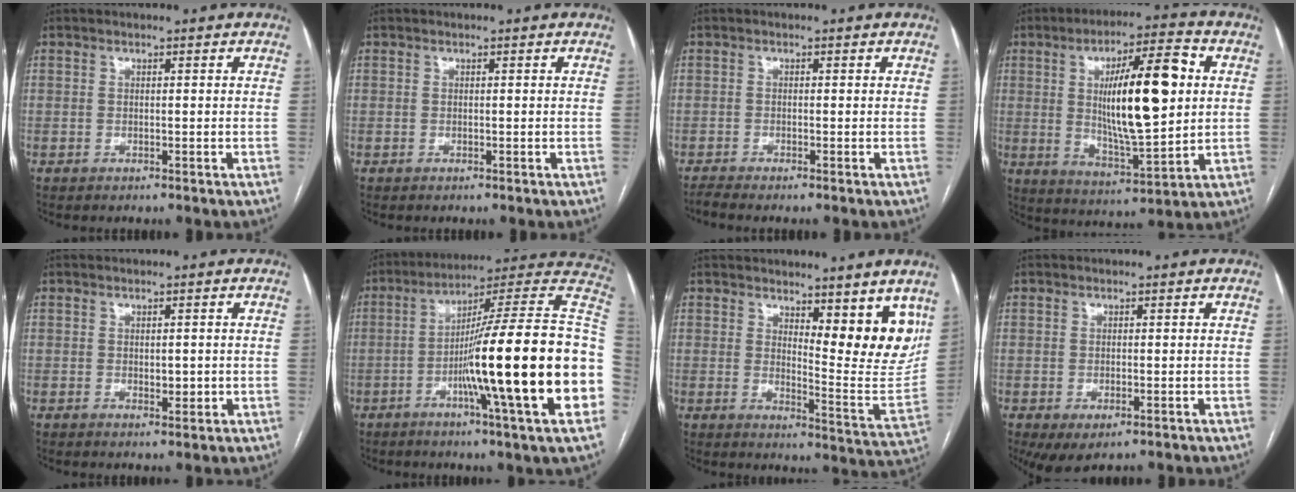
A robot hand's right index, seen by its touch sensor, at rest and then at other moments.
{"total": 0.0}
{"total": 1.5, "force": [-1.3, -0.5, 0.6], "torque": [-0.016, -0.003, -0.028]}
{"total": 16.7, "force": [2.9, 3.5, 16.1], "torque": [-0.272, 0.006, 0.049]}
{"total": 1.9, "force": [0.0, 1.0, 1.7], "torque": [-0.023, -0.003, 0.005]}
{"total": 27.1, "force": [-5.4, -0.6, 26.6], "torque": [-0.311, -0.001, -0.105]}
{"total": 11.7, "force": [8.2, 2.8, 7.8], "torque": [-0.086, -0.032, 0.109]}
{"total": 3.9, "force": [-1.6, 1.7, 3.1], "torque": [-0.049, -0.010, -0.015]}